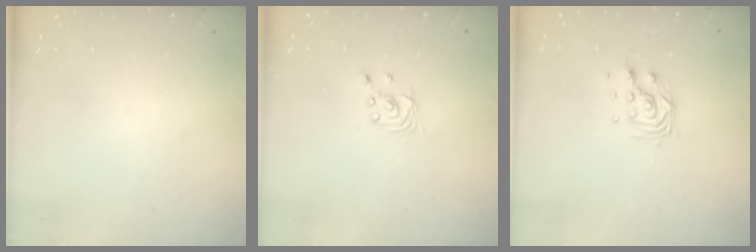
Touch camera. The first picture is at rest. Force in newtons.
{"total": 2.4, "press": 2.4, "slide": 0.2}
{"total": 7.3, "press": 7.2, "slide": 0.6}